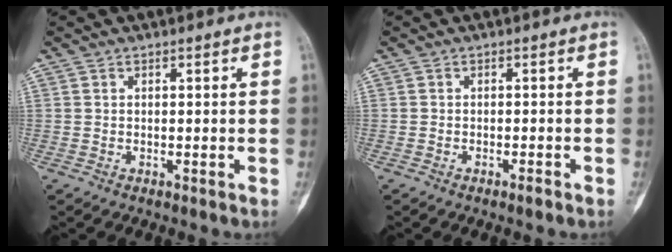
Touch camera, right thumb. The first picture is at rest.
{"total": 1.1, "force": [-0.8, 0.2, 0.7], "torque": [-0.014, 0.005, -0.015]}